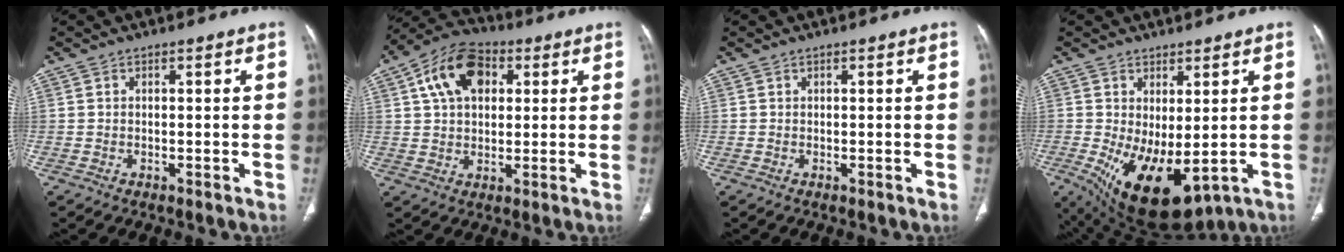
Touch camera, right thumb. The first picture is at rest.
{"total": 13.0, "force": [4.2, 8.4, 8.9], "torque": [-0.136, 0.012, 0.065]}
{"total": 0.0}
{"total": 13.3, "force": [-2.4, 6.3, 11.5], "torque": [-0.189, -0.019, -0.008]}